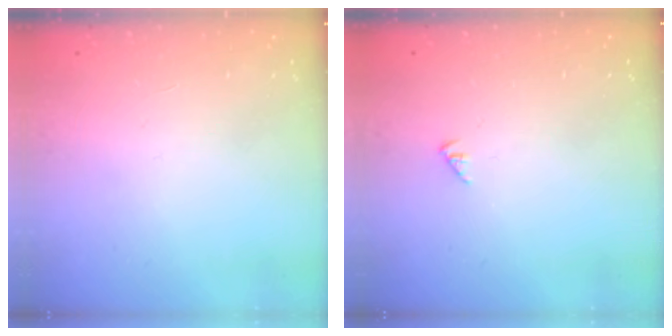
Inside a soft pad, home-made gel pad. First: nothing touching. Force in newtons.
{"total": 0.0}